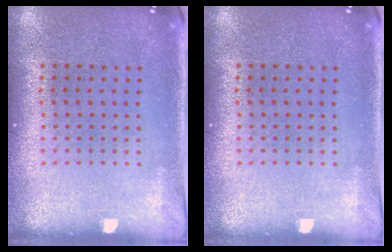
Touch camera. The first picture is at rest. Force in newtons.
{"total": 0.0}